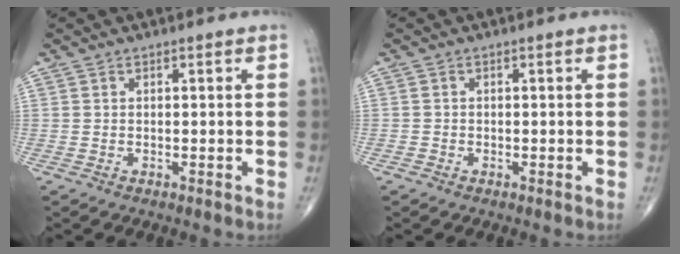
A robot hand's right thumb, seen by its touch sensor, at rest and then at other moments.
{"total": 0.7, "force": [-0.3, 0.6, 0.0], "torque": [0.002, 0.004, -0.010]}